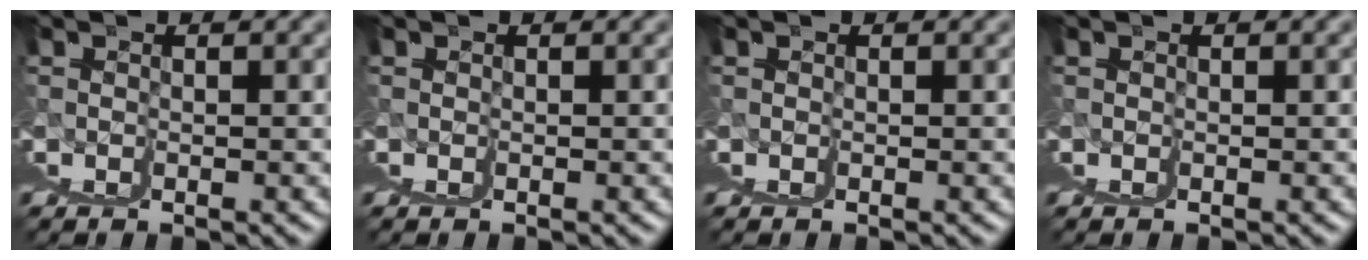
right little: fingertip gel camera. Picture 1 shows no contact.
{"total": 0.0}
{"total": 0.0}
{"total": 0.0}